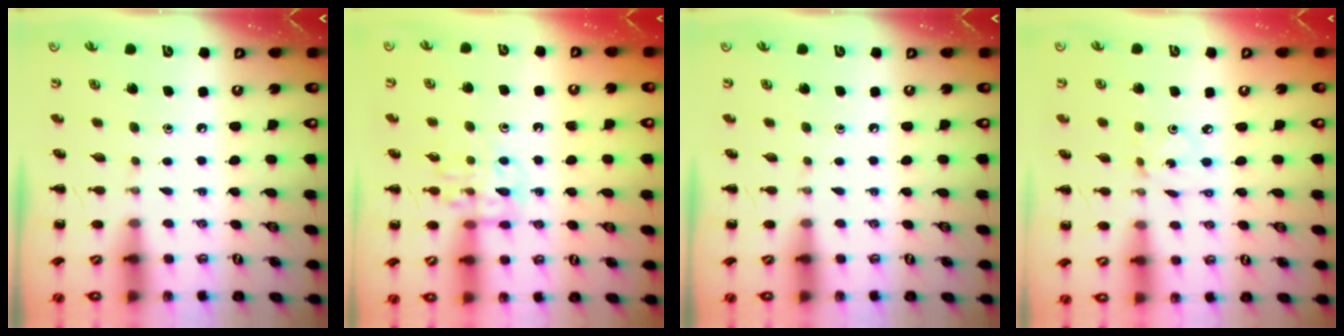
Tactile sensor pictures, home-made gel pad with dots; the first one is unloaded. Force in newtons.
{"total": 11.7, "press": 11.7, "slide": 1.2}
{"total": 0.0}
{"total": 0.8, "press": 0.8, "slide": 0.2}